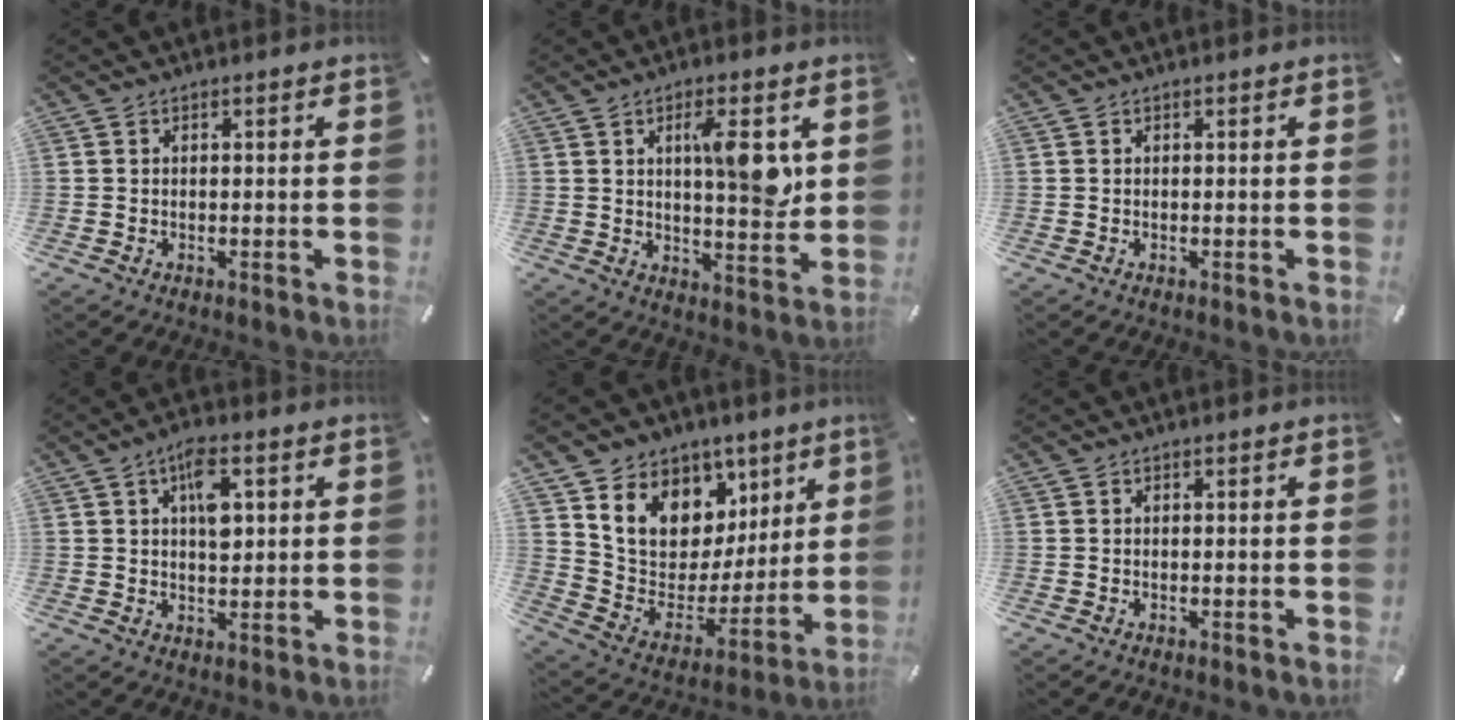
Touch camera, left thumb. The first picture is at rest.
{"total": 10.4, "force": [3.2, 3.1, 9.4], "torque": [-0.136, -0.016, 0.044]}
{"total": 0.0}
{"total": 7.9, "force": [2.5, 4.1, 6.3], "torque": [-0.098, -0.001, 0.038]}
{"total": 13.8, "force": [7.1, 10.9, 4.7], "torque": [-0.077, -0.060, 0.134]}
{"total": 0.0}